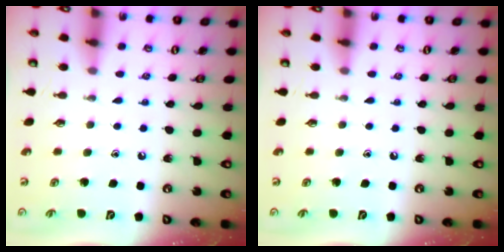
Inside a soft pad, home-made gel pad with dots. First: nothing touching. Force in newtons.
{"total": 0.0}